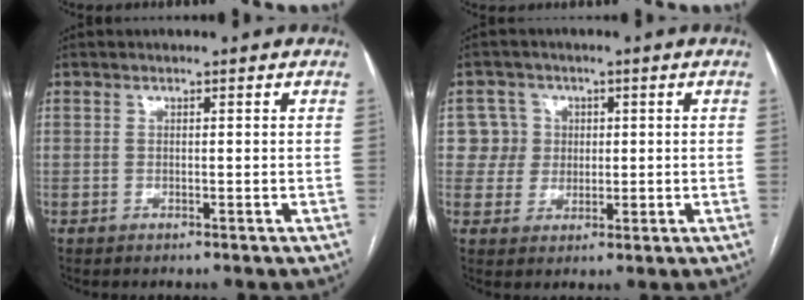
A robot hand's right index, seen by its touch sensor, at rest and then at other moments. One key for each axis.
{"total": 5.1, "fx": 0.9, "fy": 5.0, "fz": -0.1, "tx": 0.020, "ty": 0.014, "tz": 0.018}